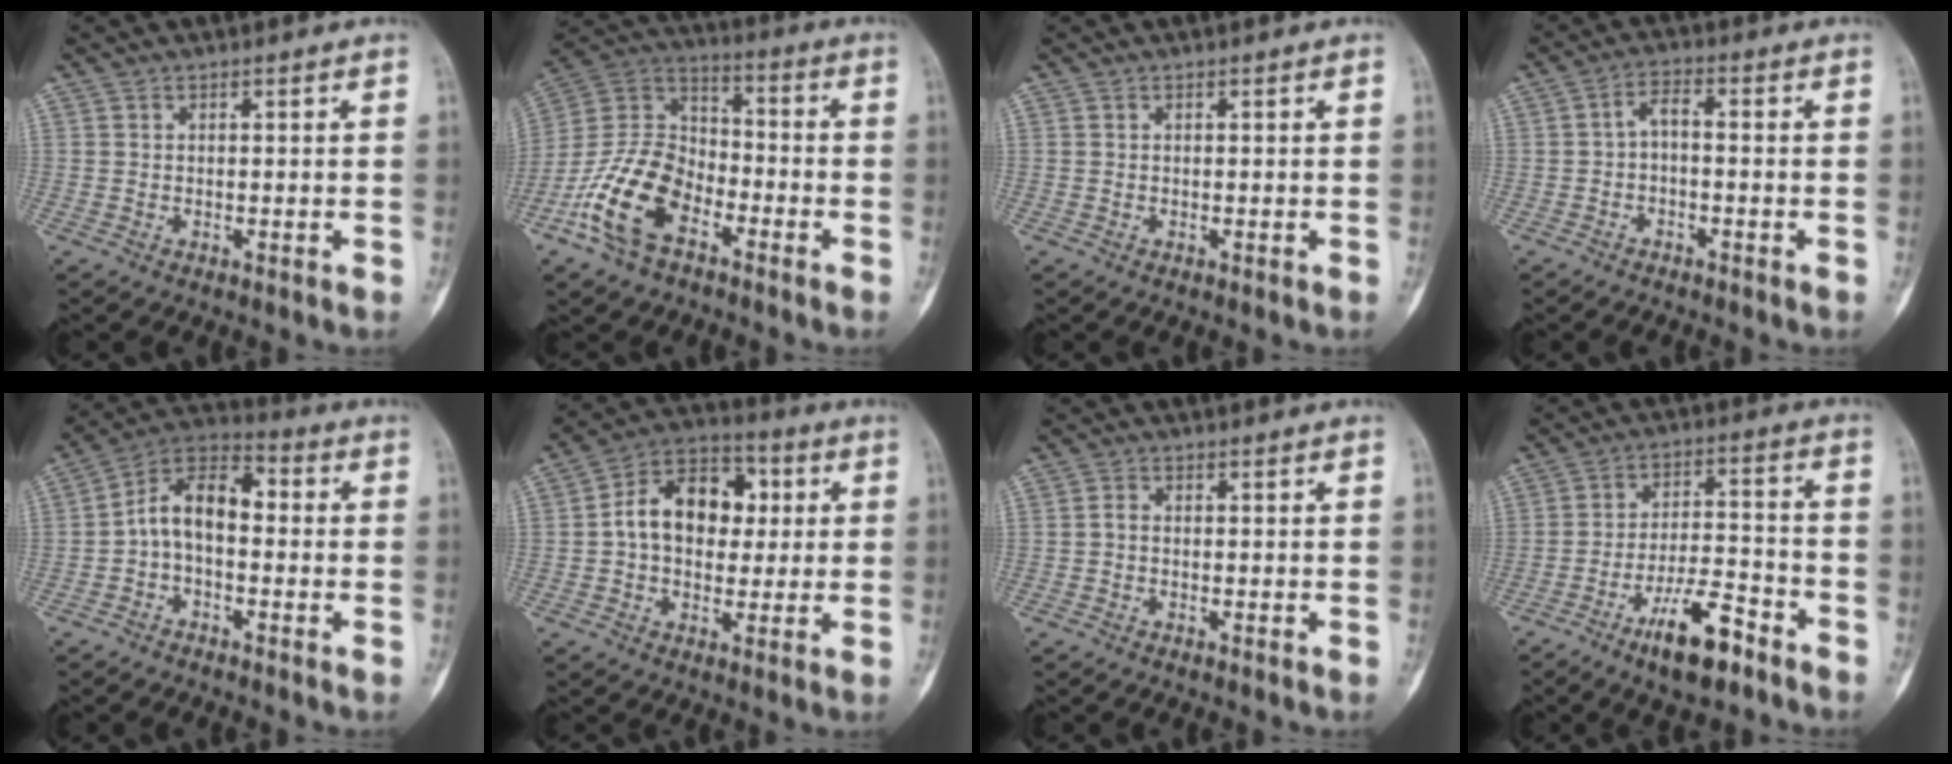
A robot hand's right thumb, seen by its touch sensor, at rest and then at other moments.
{"total": 16.5, "force": [-8.0, 9.7, 10.7], "torque": [-0.207, 0.058, -0.161]}
{"total": 0.0}
{"total": 3.2, "force": [-0.9, 1.3, 2.8], "torque": [-0.045, 0.023, -0.023]}
{"total": 9.9, "force": [-0.9, 5.9, 7.9], "torque": [-0.121, 0.042, -0.032]}
{"total": 14.1, "force": [1.5, 10.0, 9.8], "torque": [-0.120, 0.026, 0.015]}
{"total": 1.1, "force": [-0.5, 0.6, 0.8], "torque": [-0.016, 0.003, -0.014]}
{"total": 11.5, "force": [-7.4, 3.6, 8.0], "torque": [-0.134, 0.051, -0.126]}